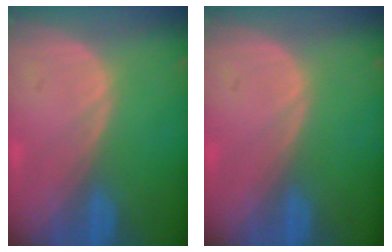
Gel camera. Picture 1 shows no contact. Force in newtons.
{"total": 0.0}